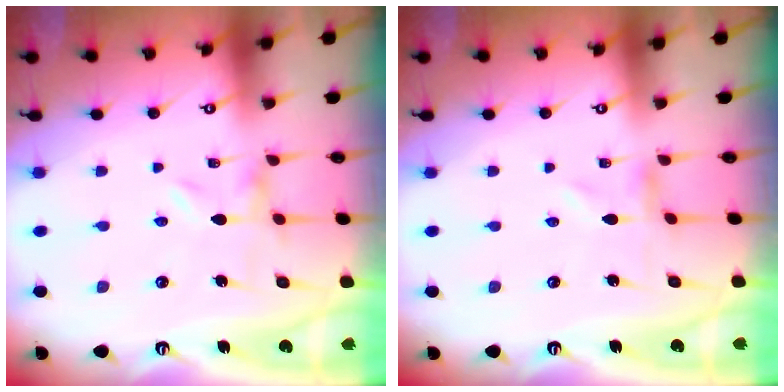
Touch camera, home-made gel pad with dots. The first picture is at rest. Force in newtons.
{"total": 0.0}